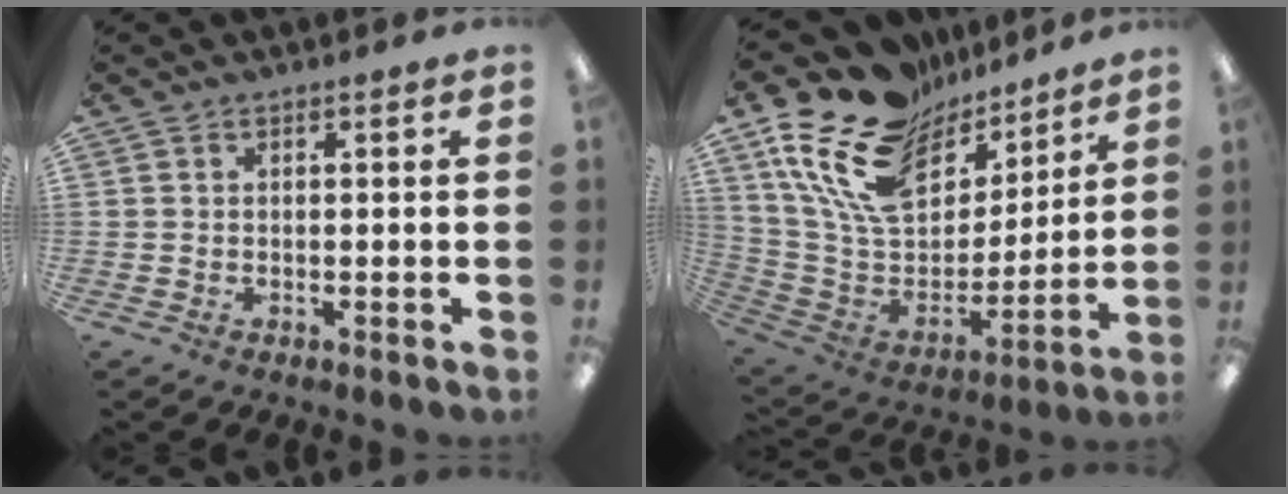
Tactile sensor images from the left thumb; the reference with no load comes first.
{"total": 21.5, "force": [13.8, 12.1, 11.2], "torque": [-0.238, -0.081, 0.250]}